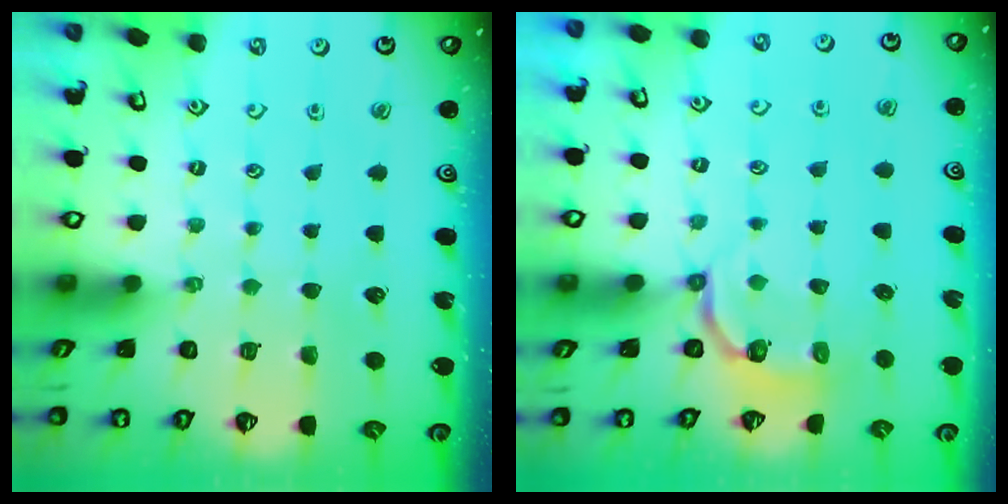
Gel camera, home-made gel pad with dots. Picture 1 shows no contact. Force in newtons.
{"total": 3.7, "press": 2.2, "slide": 3.0}